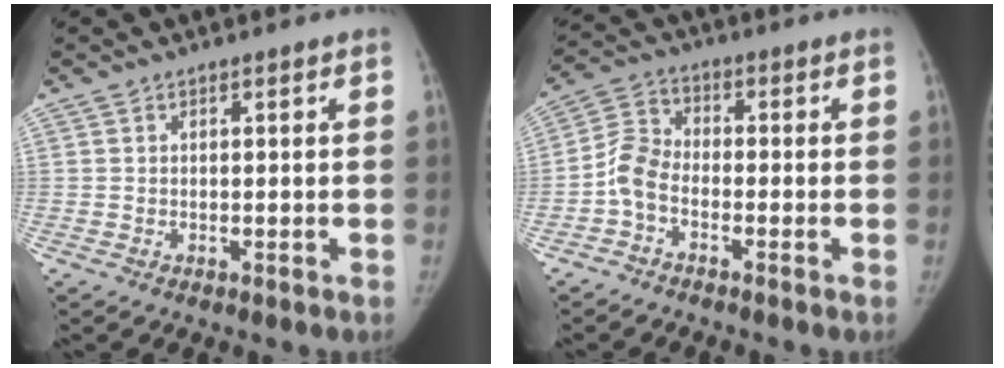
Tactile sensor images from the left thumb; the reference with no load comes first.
{"total": 5.7, "force": [-2.5, 3.4, 3.8], "torque": [-0.075, 0.024, -0.066]}